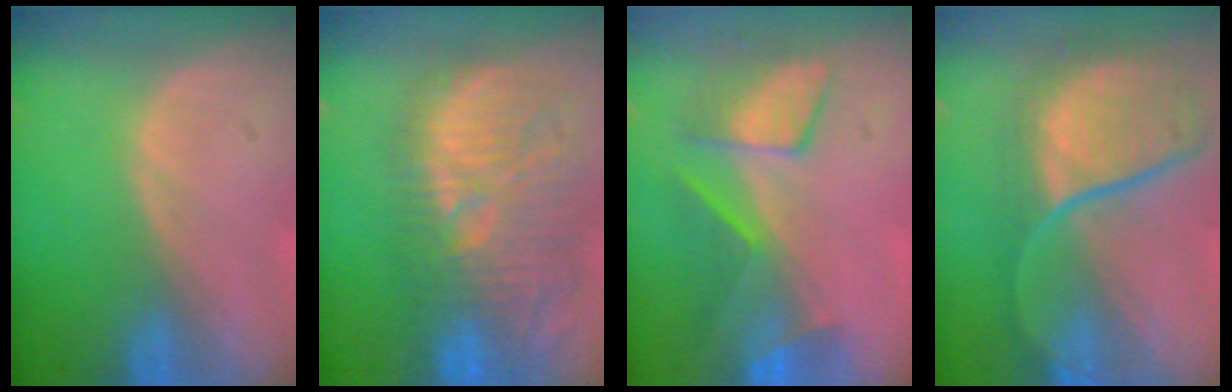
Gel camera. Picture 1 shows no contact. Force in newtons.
{"total": 12.6, "press": 12.0, "slide": 4.1}
{"total": 8.0, "press": 7.2, "slide": 3.5}
{"total": 10.5, "press": 9.6, "slide": 4.1}